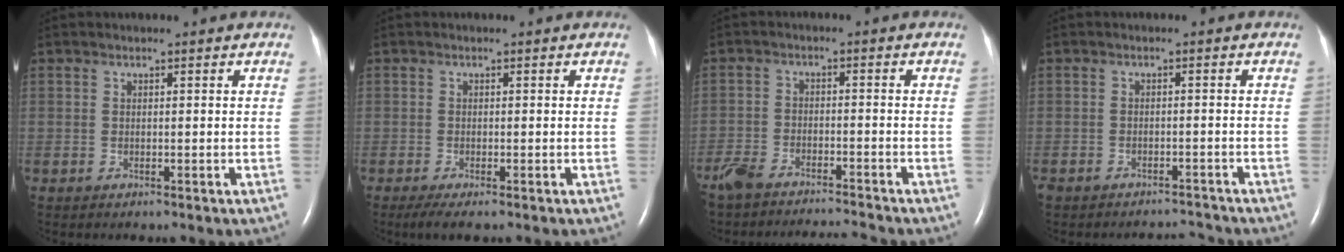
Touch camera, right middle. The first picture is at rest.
{"total": 2.5, "force": [-1.6, 0.4, 1.9], "torque": [-0.039, -0.009, -0.031]}
{"total": 9.1, "force": [-8.7, 0.6, 2.6], "torque": [-0.047, 0.001, -0.144]}
{"total": 4.4, "force": [-4.3, 0.9, 0.0], "torque": [0.000, 0.001, -0.067]}